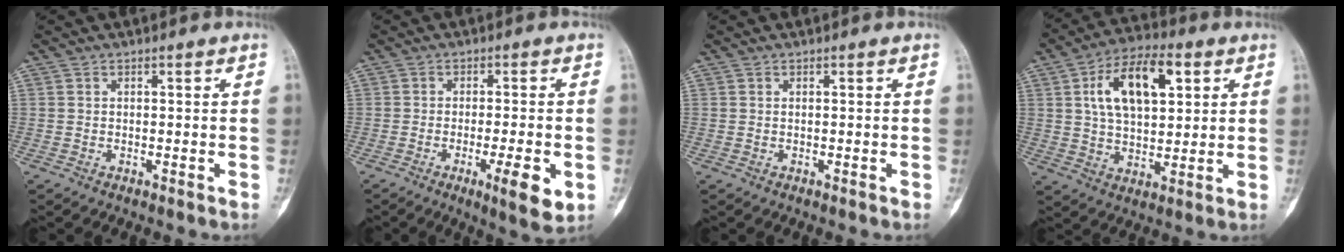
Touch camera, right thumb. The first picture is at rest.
{"total": 7.6, "force": [-2.5, 1.5, 7.0], "torque": [-0.102, -0.007, -0.034]}
{"total": 0.0}
{"total": 14.9, "force": [4.8, 7.9, 11.7], "torque": [-0.182, 0.002, 0.081]}